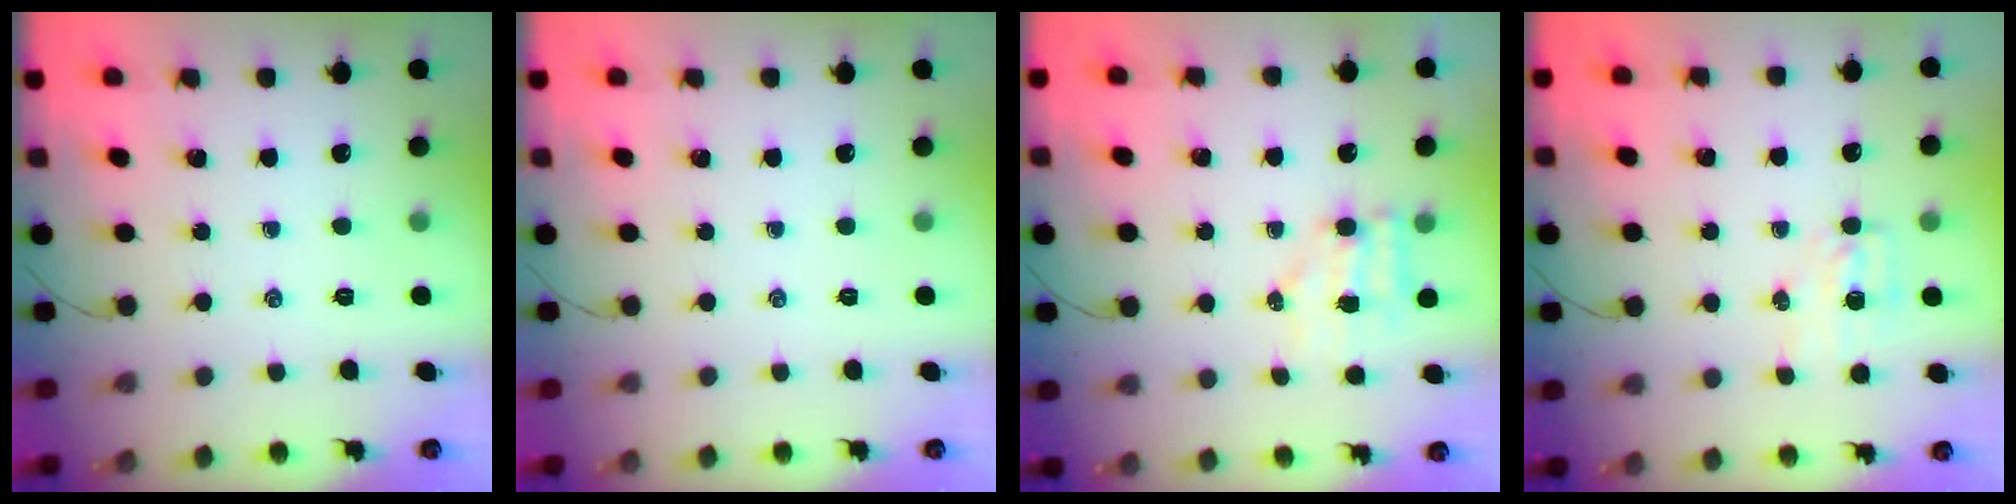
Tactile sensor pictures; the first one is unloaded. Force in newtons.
{"total": 0.0}
{"total": 5.3, "press": 5.2, "slide": 0.7}
{"total": 3.7, "press": 3.5, "slide": 1.0}